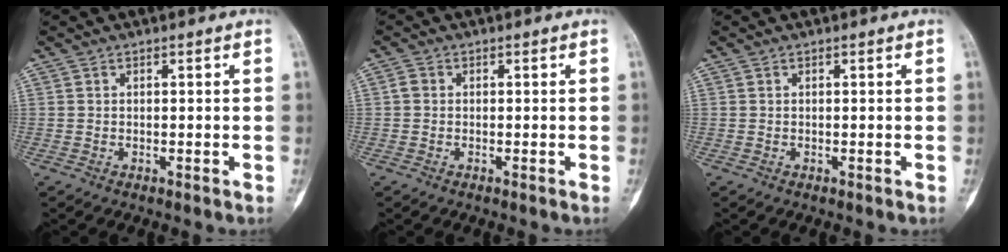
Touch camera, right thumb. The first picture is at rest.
{"total": 1.1, "force": [-0.2, 0.7, 0.8], "torque": [-0.014, 0.001, -0.010]}
{"total": 0.0}